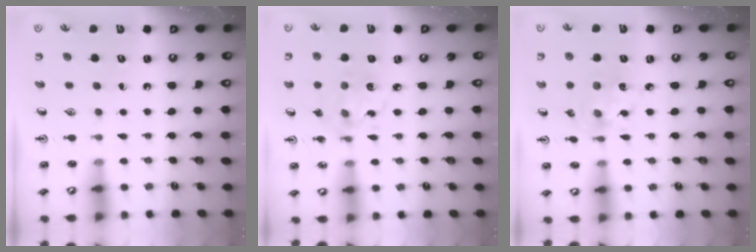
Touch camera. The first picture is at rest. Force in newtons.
{"total": 6.2, "press": 6.2, "slide": 0.7}
{"total": 8.3, "press": 8.3, "slide": 0.5}